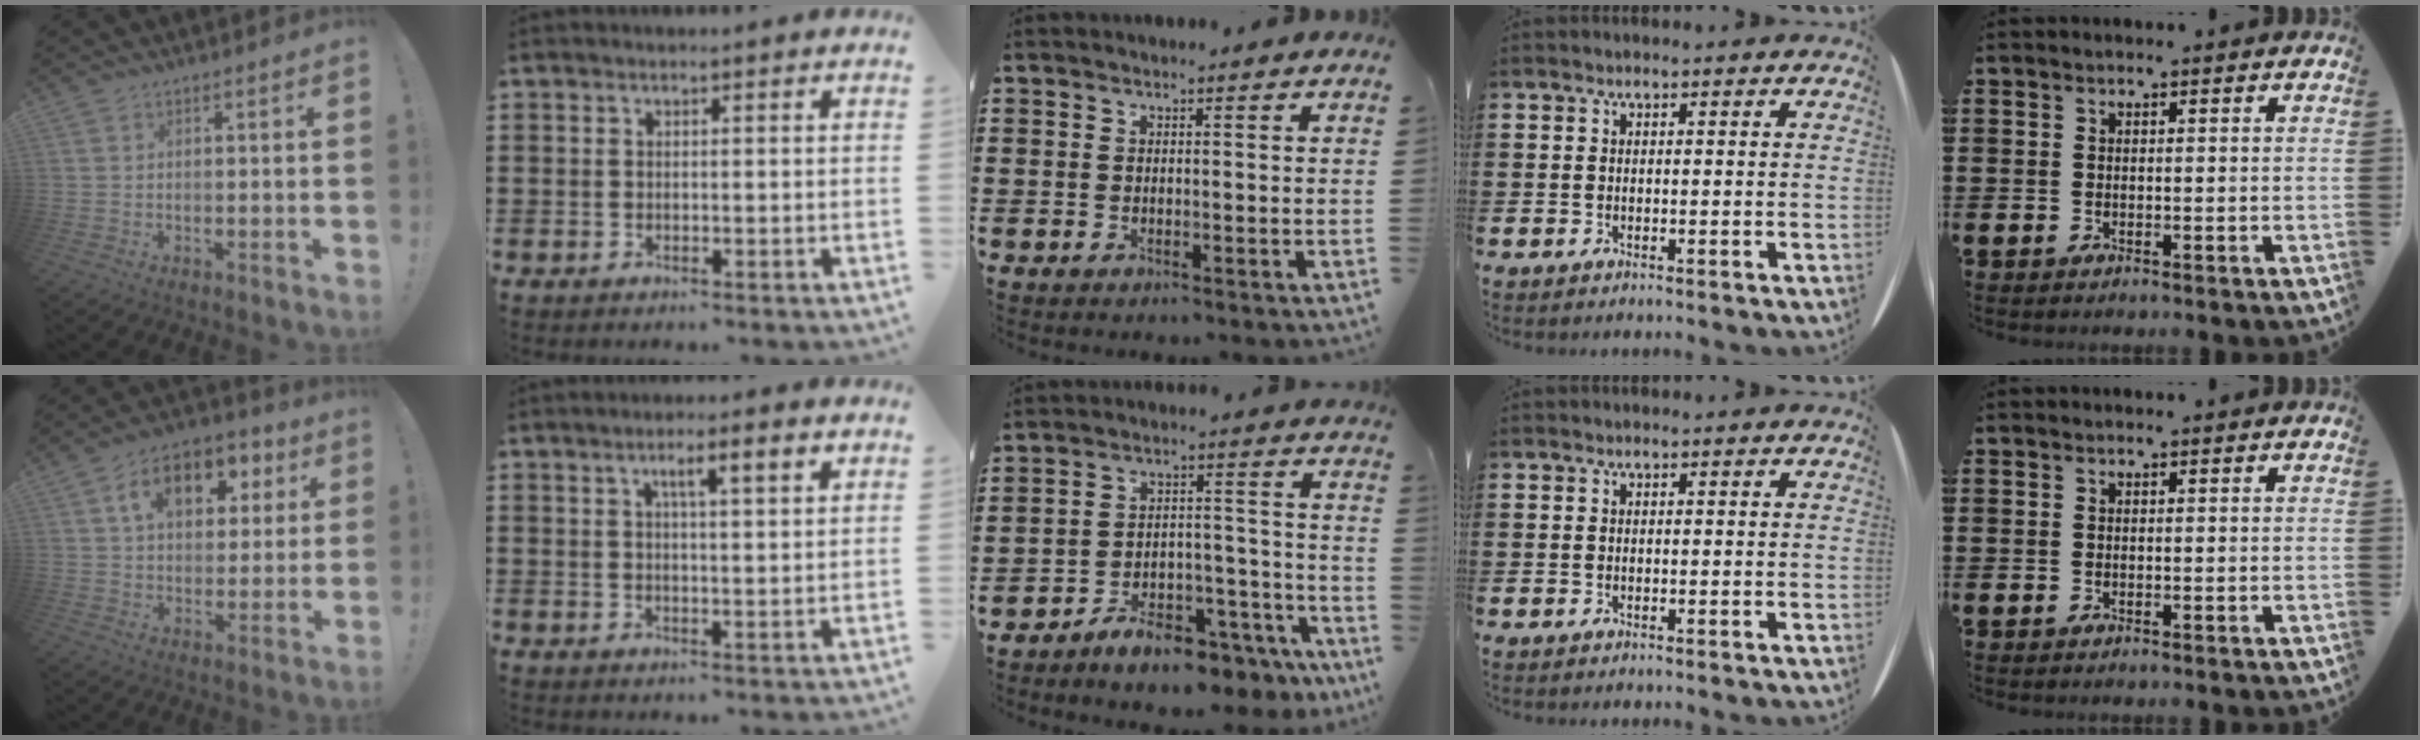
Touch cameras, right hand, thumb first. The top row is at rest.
{"thumb": {"total": 13.4, "force": [5.0, 9.2, 8.5], "torque": [-0.131, -0.006, 0.090]}, "index": {"total": 3.9, "force": [1.5, 0.6, 3.6], "torque": [-0.066, -0.001, 0.019]}, "middle": {"total": 7.3, "force": [-6.9, 1.6, 2.0], "torque": [-0.024, 0.025, -0.126]}}